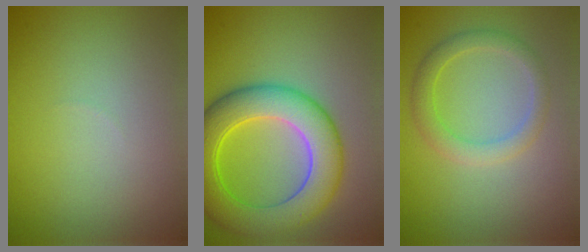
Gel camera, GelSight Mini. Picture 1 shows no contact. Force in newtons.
{"total": 8.6, "press": 8.6, "slide": 0.2}
{"total": 2.6, "press": 2.6, "slide": 0.4}